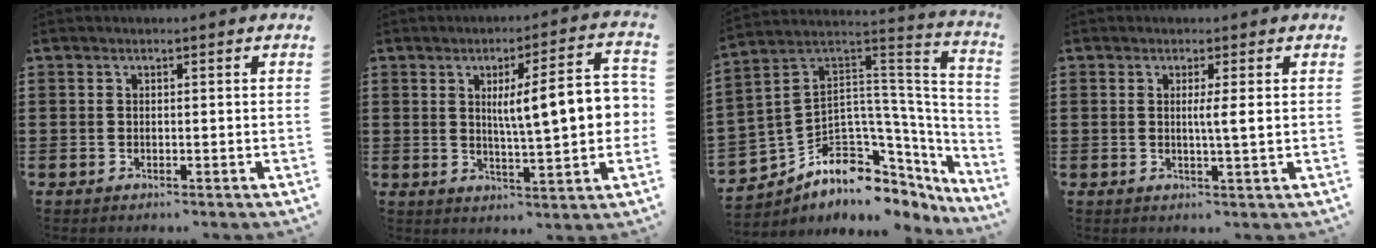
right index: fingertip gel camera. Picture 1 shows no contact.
{"total": 11.0, "force": [1.7, 2.3, 10.7], "torque": [-0.162, -0.002, 0.019]}
{"total": 7.1, "force": [-4.0, 4.7, 3.4], "torque": [-0.096, -0.033, -0.077]}
{"total": 2.7, "force": [0.4, -0.2, 2.6], "torque": [-0.051, -0.006, 0.004]}